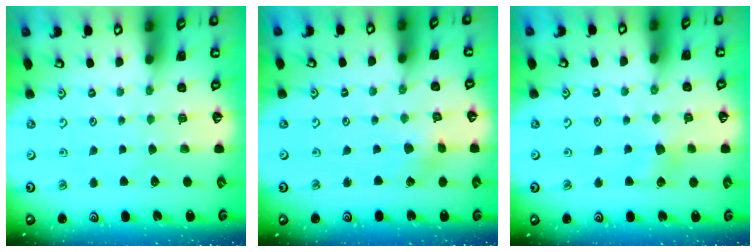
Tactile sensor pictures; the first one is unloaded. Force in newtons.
{"total": 2.5, "press": 2.4, "slide": 0.3}
{"total": 6.0, "press": 6.0, "slide": 0.5}